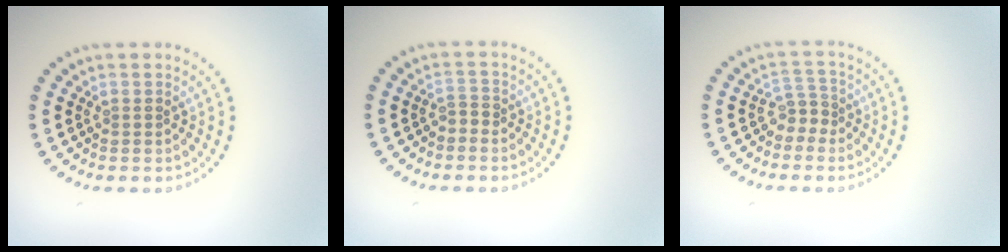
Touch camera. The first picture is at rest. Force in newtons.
{"total": 1.0, "press": 0.8, "slide": 0.5}
{"total": 1.9, "press": 1.3, "slide": 1.4}